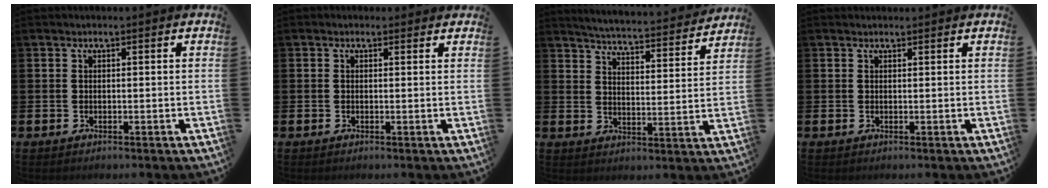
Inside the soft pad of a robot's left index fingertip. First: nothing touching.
{"total": 0.6, "force": [0.2, 0.5, 0.1], "torque": [0.001, 0.005, 0.002]}
{"total": 5.1, "force": [5.0, 0.0, 0.8], "torque": [-0.028, -0.046, 0.081]}
{"total": 0.5, "force": [0.5, 0.1, 0.0], "torque": [0.015, -0.006, 0.007]}